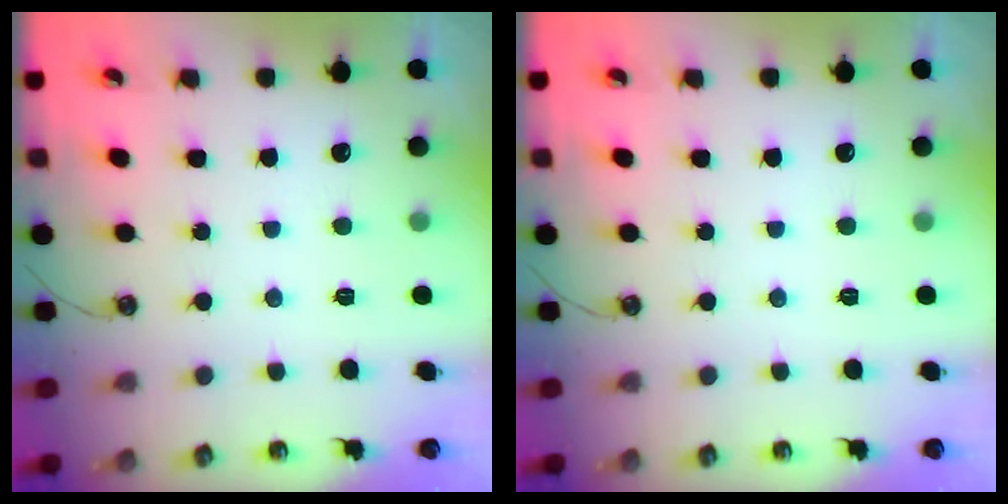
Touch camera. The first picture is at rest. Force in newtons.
{"total": 0.0}